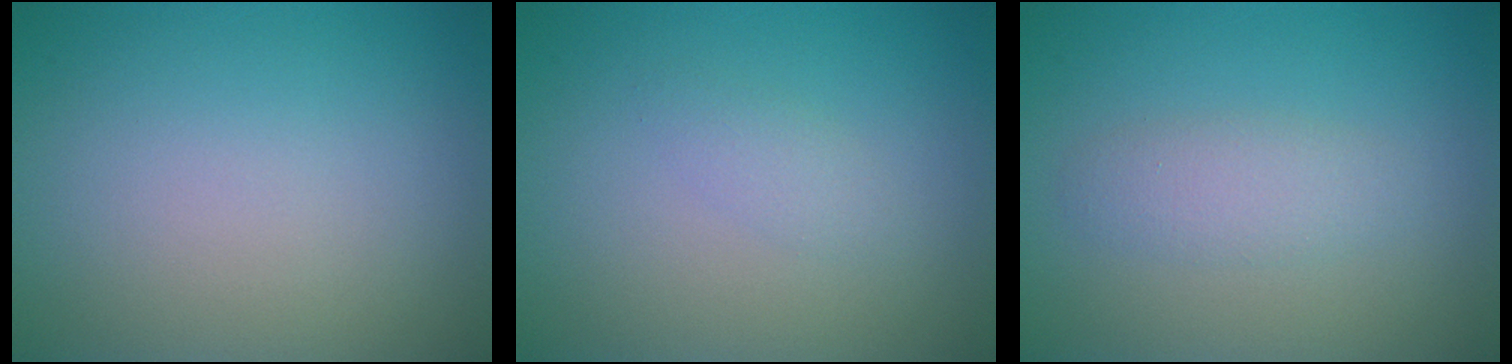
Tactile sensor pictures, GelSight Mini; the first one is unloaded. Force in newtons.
{"total": 1.1, "press": 1.1, "slide": 0.0}
{"total": 2.0, "press": 2.0, "slide": 0.1}